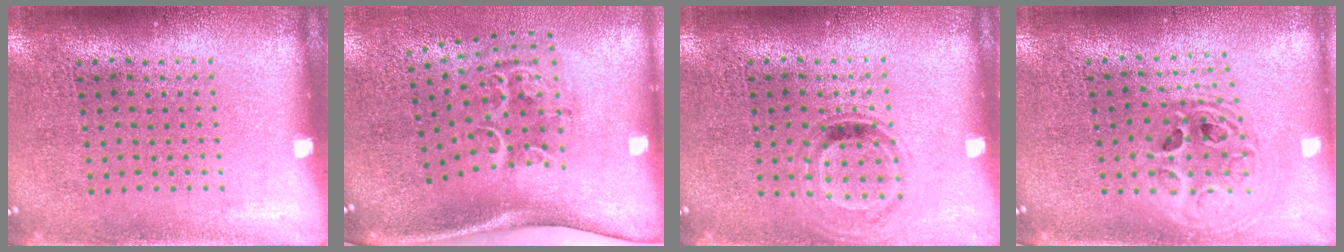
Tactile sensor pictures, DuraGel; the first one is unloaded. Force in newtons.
{"total": 2.3, "press": 1.4, "slide": 1.8}
{"total": 0.9, "press": 0.8, "slide": 0.4}
{"total": 2.1, "press": 1.7, "slide": 1.3}